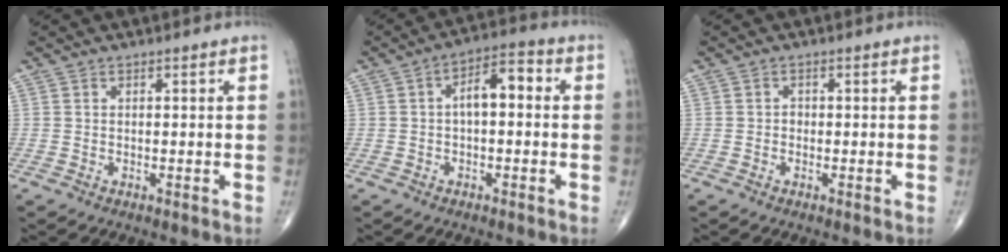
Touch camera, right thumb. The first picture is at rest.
{"total": 6.8, "force": [0.3, 3.4, 5.9], "torque": [-0.081, 0.030, -0.007]}
{"total": 0.8, "force": [-0.2, 0.7, 0.4], "torque": [-0.001, 0.003, -0.006]}